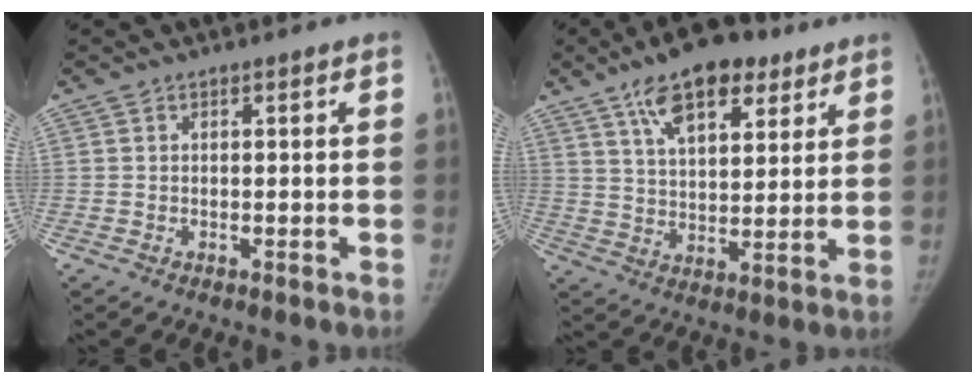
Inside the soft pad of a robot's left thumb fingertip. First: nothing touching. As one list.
[{"total": 15.4, "force": [9.0, 7.2, 10.3], "torque": [-0.128, -0.027, 0.147]}]